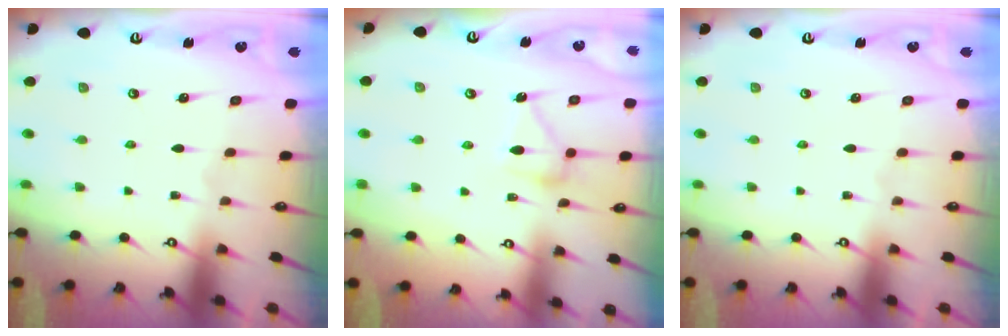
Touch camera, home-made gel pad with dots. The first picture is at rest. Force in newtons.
{"total": 13.3, "press": 13.2, "slide": 0.6}
{"total": 0.0}